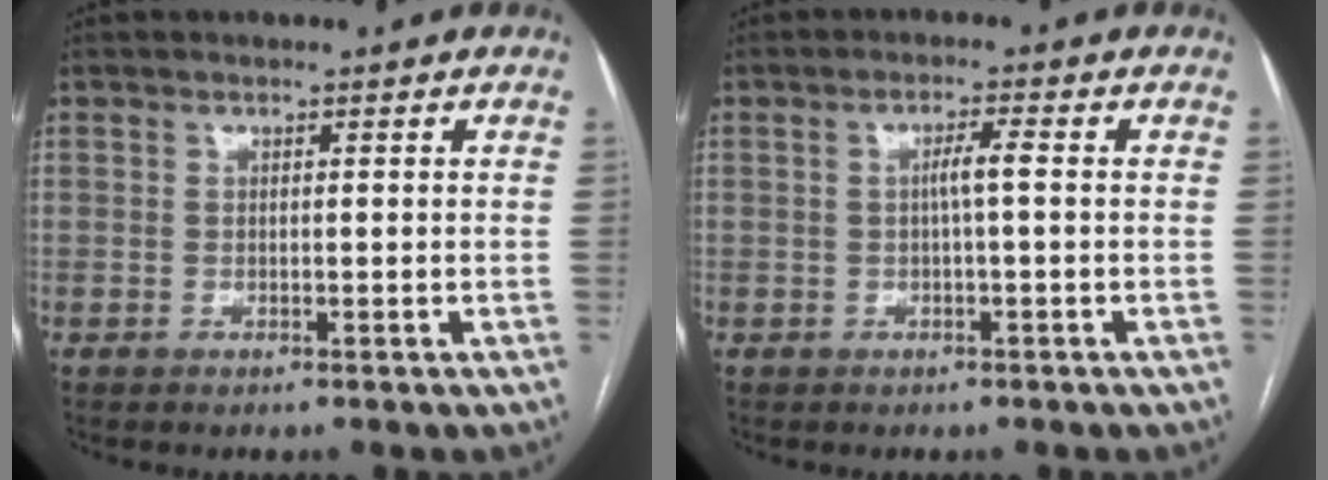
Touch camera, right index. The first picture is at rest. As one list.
[{"total": 2.4, "force": [-0.1, 0.0, 2.4], "torque": [-0.041, 0.004, -0.001]}]